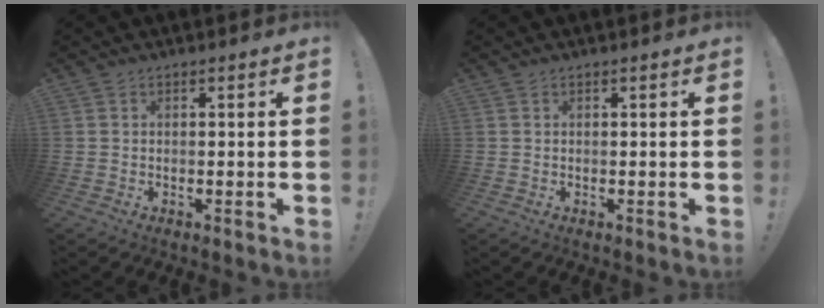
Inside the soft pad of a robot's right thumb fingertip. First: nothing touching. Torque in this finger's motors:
{"motor_torque": [-0.01, 0.02, -0.01, -0.01, 0.00]}